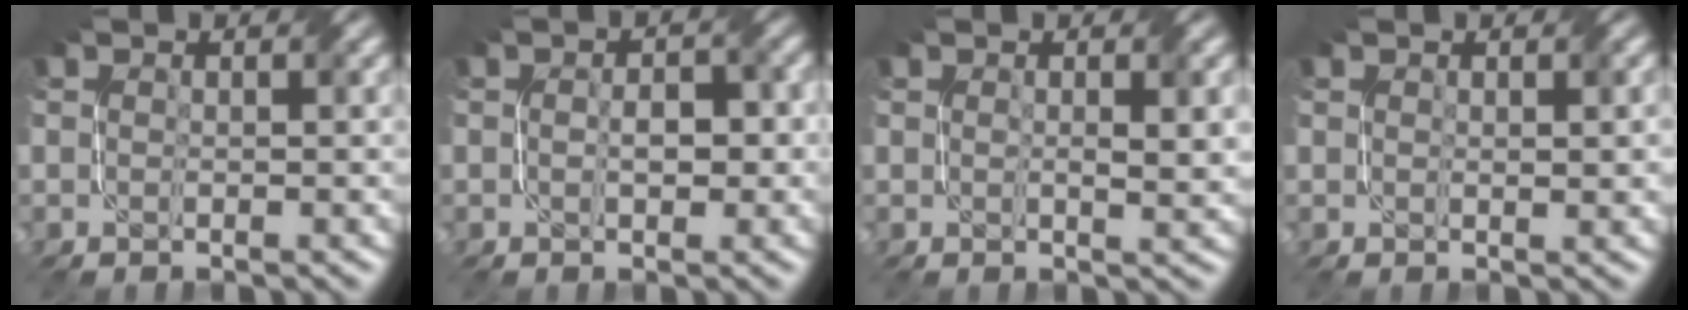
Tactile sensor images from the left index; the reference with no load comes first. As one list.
[{"total": 2.5, "force": [-0.3, 1.4, 2.0], "torque": [-0.028, 0.003, -0.006]}, {"total": 2.1, "force": [0.4, 0.6, 2.0], "torque": [-0.033, -0.003, 0.012]}, {"total": 1.4, "force": [0.5, 0.5, 1.2], "torque": [-0.014, -0.001, 0.014]}]